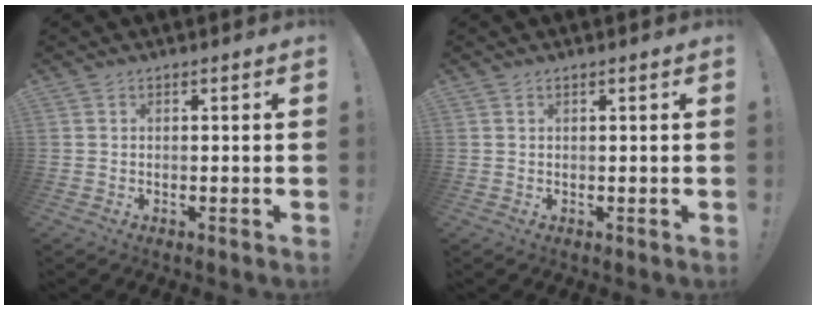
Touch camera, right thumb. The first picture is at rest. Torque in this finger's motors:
{"motor_torque": [0.10, 0.01, -0.09, 0.17, 0.04]}